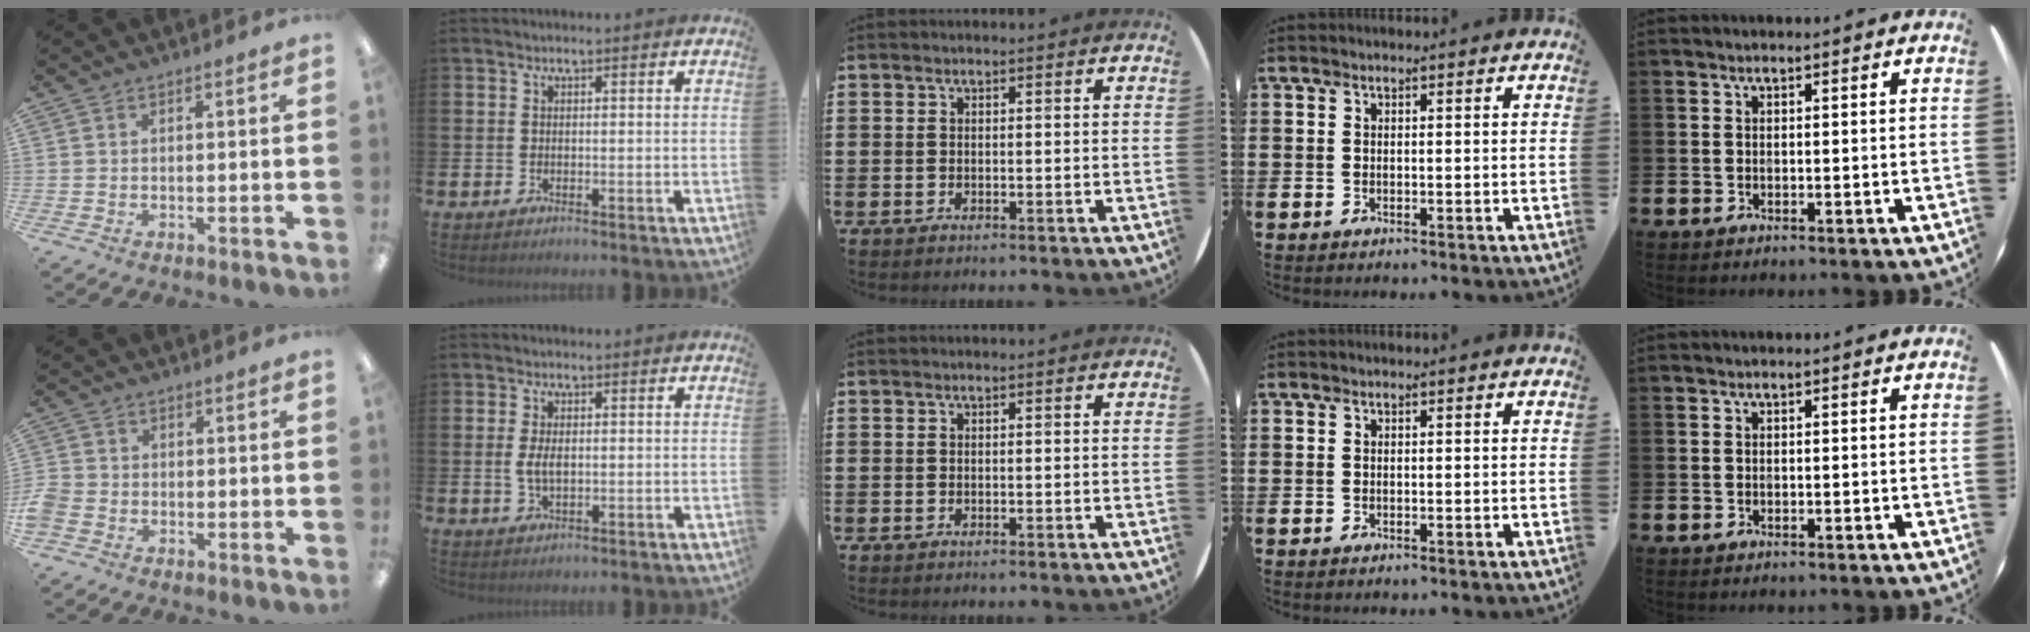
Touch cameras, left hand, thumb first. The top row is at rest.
{"thumb": {"total": 3.1, "force": [-1.5, 2.4, 1.3], "torque": [-0.025, 0.006, -0.027]}, "index": {"total": 3.0, "force": [0.1, 1.5, 2.5], "torque": [-0.038, 0.001, -0.003]}}